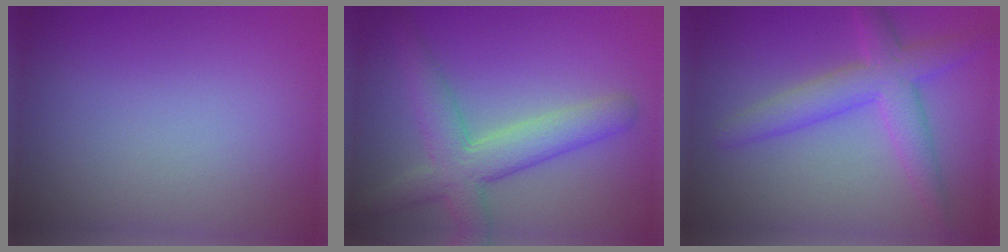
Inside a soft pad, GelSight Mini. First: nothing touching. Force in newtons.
{"total": 5.5, "press": 5.5, "slide": 0.5}
{"total": 4.4, "press": 4.4, "slide": 0.1}